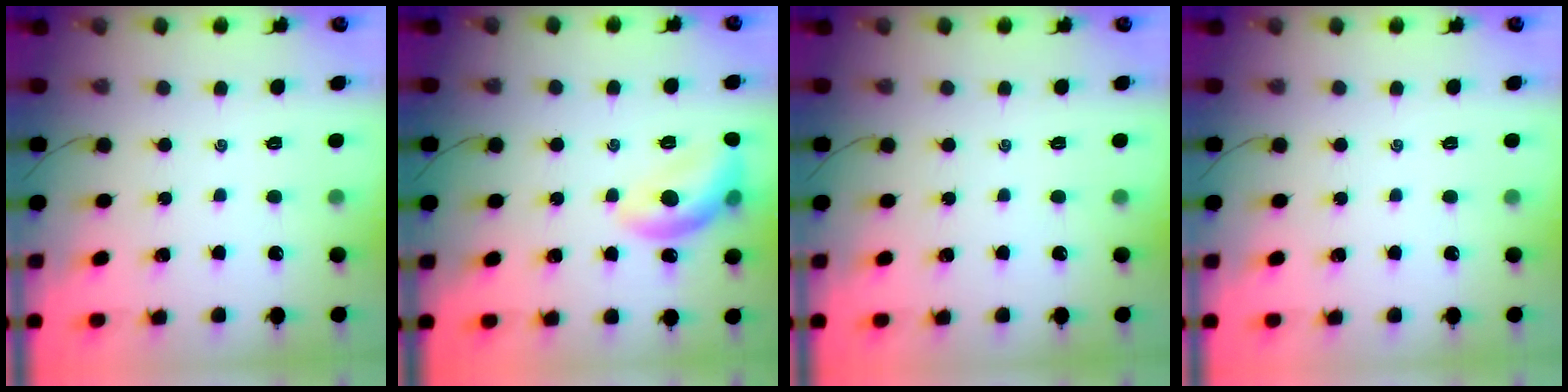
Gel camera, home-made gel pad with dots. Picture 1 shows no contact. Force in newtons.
{"total": 12.5, "press": 12.4, "slide": 1.1}
{"total": 0.0}
{"total": 0.0}